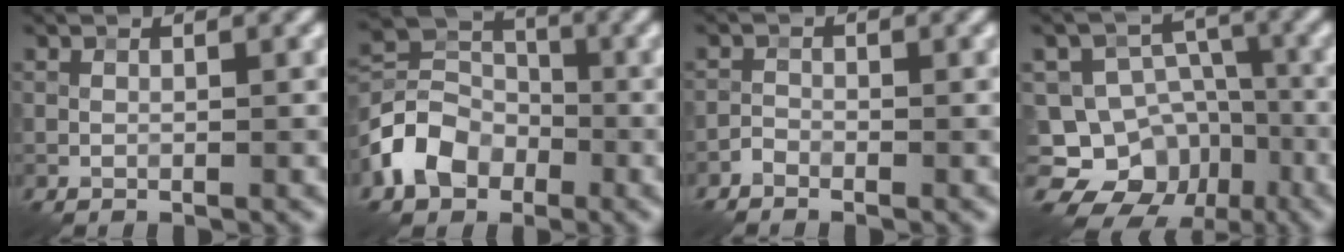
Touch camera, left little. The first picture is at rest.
{"total": 5.6, "force": [-2.7, 4.2, 2.5], "torque": [-0.047, 0.003, -0.066]}
{"total": 0.9, "force": [-0.9, 0.2, 0.2], "torque": [-0.003, 0.005, -0.021]}
{"total": 11.5, "force": [-6.1, 9.0, 3.8], "torque": [-0.055, 0.007, -0.107]}